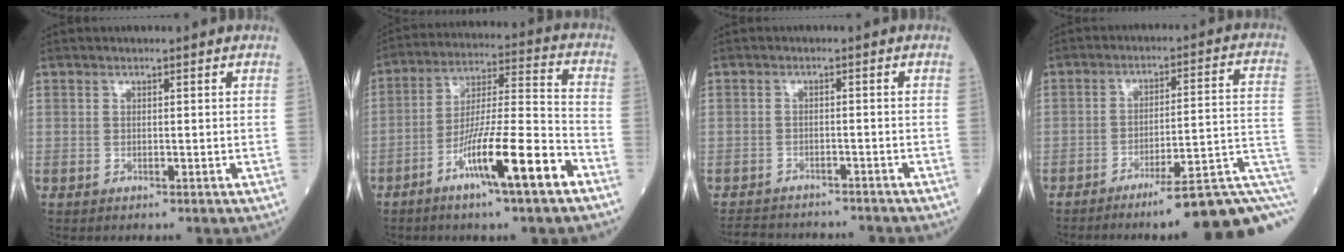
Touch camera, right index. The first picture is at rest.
{"total": 14.2, "force": [-7.4, 0.3, 12.1], "torque": [-0.212, -0.007, -0.131]}
{"total": 9.0, "force": [-8.4, 2.6, 2.0], "torque": [-0.033, 0.005, -0.112]}
{"total": 14.4, "force": [-7.9, 0.3, 12.0], "torque": [-0.099, 0.025, -0.105]}